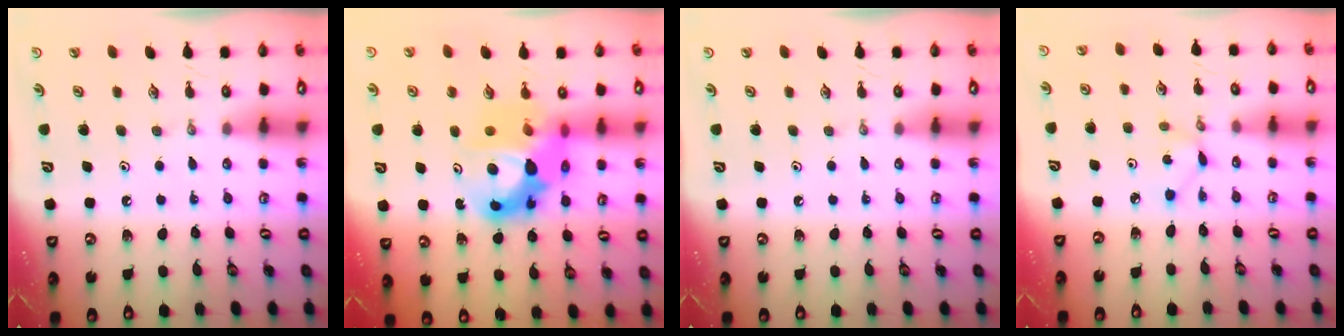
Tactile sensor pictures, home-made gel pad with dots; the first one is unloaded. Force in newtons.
{"total": 15.7, "press": 15.6, "slide": 1.3}
{"total": 0.0}
{"total": 1.7, "press": 1.7, "slide": 0.3}